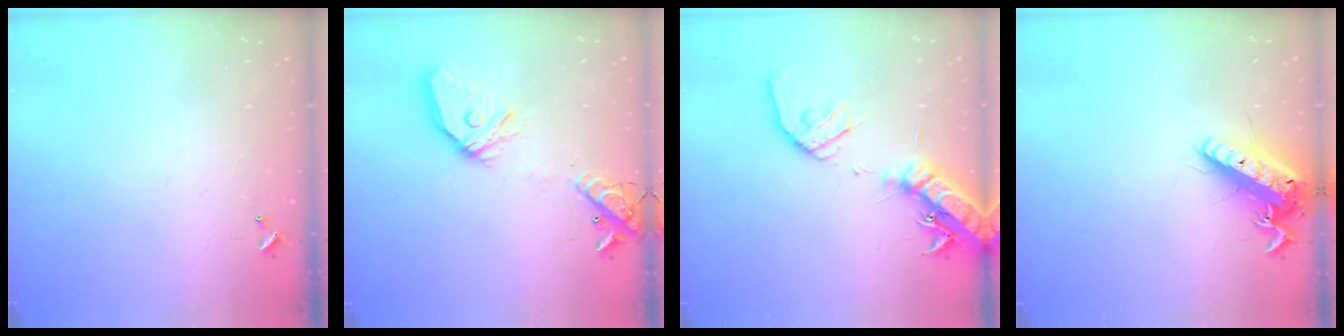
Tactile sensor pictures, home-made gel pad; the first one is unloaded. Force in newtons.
{"total": 18.3, "press": 18.2, "slide": 2.6}
{"total": 19.4, "press": 19.1, "slide": 3.5}
{"total": 16.1, "press": 15.8, "slide": 3.2}